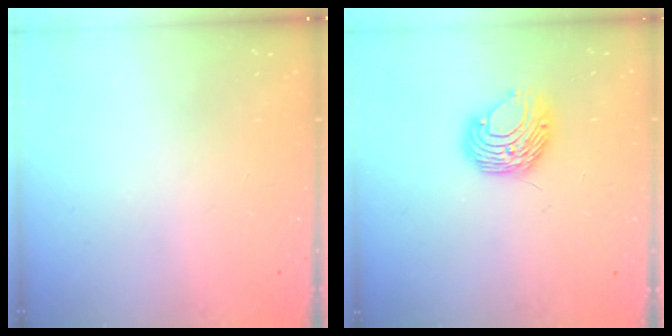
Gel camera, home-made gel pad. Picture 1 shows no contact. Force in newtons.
{"total": 8.9, "press": 8.9, "slide": 0.7}